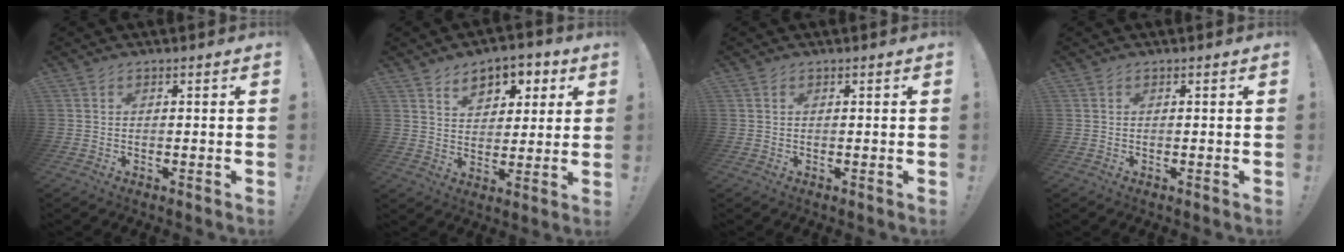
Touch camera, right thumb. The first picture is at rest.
{"total": 9.0, "force": [4.9, 6.0, 4.6], "torque": [-0.055, -0.027, 0.087]}
{"total": 0.0}
{"total": 0.0}